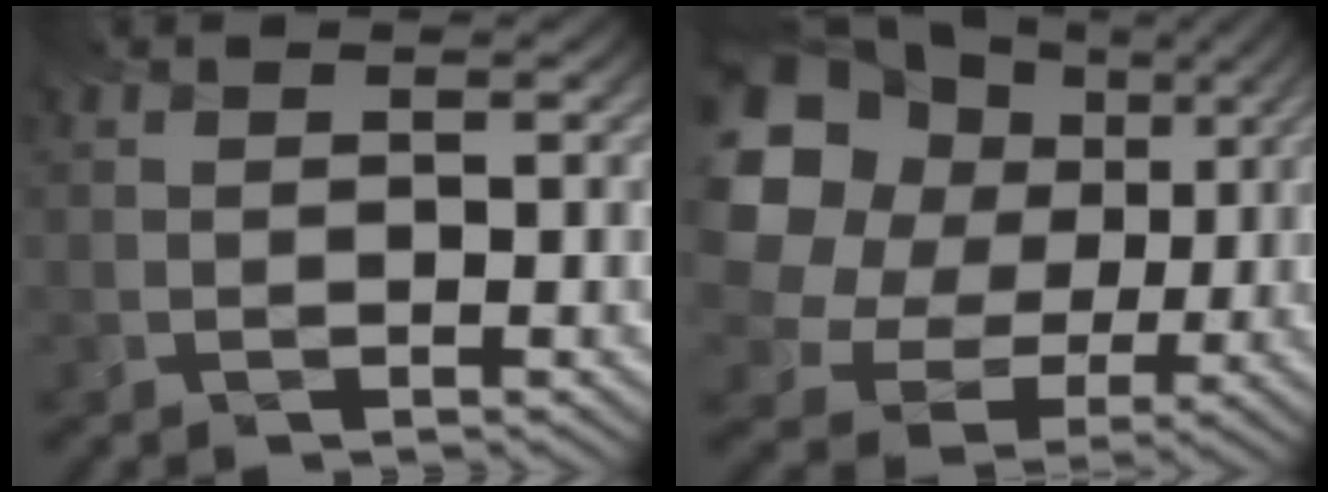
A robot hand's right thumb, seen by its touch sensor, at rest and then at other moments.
{"total": 16.7, "force": [6.3, 13.4, 7.8], "torque": [-0.254, 0.049, 0.129]}